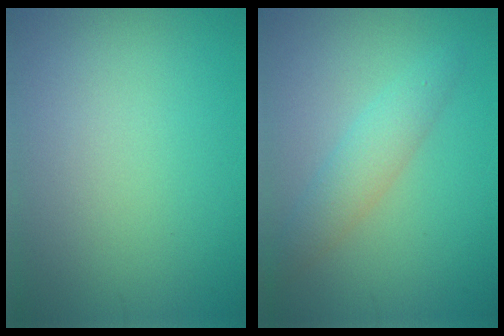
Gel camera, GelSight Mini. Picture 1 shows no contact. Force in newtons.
{"total": 2.8, "press": 2.8, "slide": 0.1}